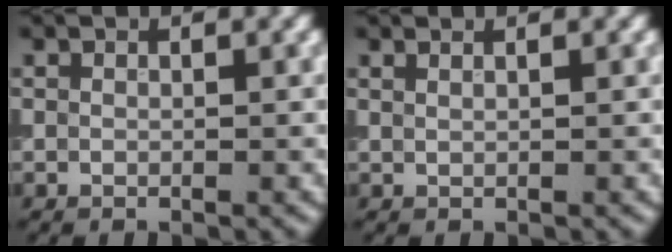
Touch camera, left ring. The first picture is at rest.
{"total": 1.5, "force": [1.1, 0.7, 0.8], "torque": [0.002, -0.003, 0.003]}